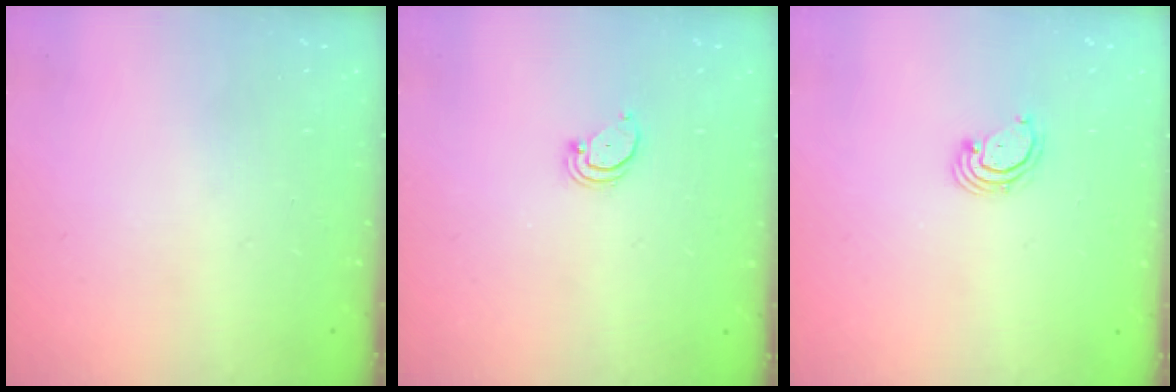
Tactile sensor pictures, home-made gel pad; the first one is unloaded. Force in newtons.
{"total": 2.0, "press": 2.0, "slide": 0.2}
{"total": 2.7, "press": 2.7, "slide": 0.3}